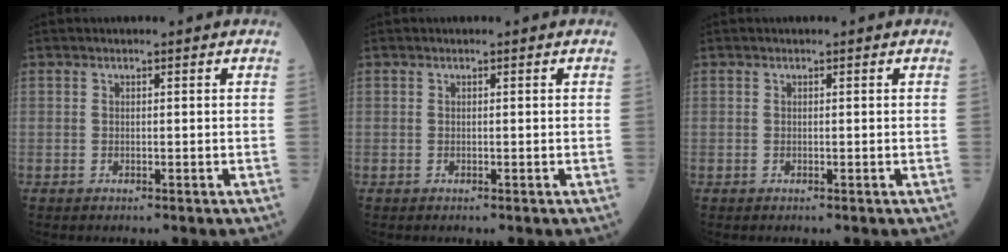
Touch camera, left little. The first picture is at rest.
{"total": 0.0}
{"total": 0.0}